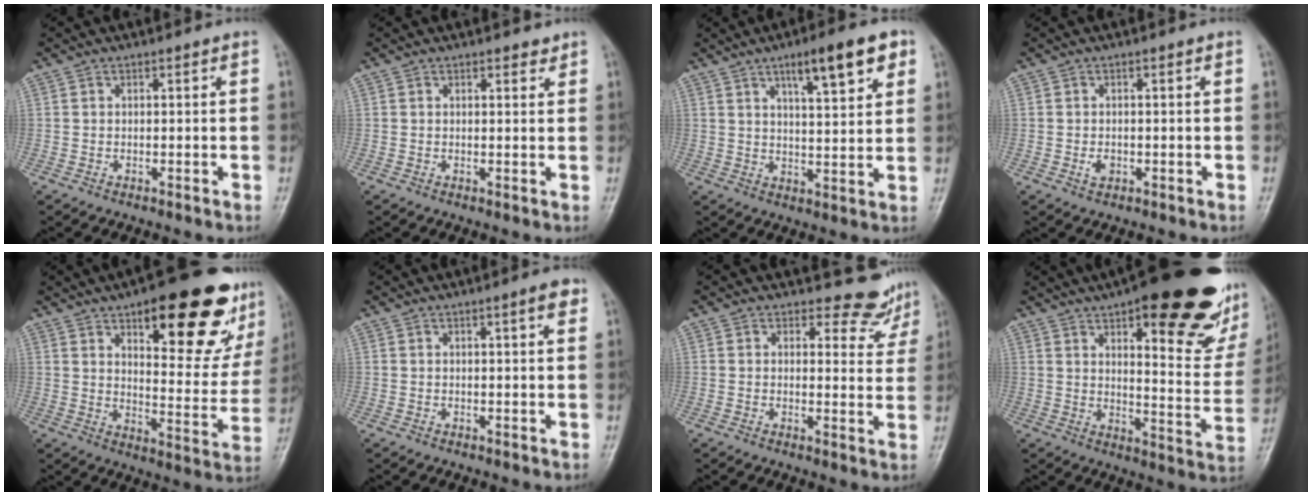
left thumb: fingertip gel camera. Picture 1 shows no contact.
{"total": 1.7, "force": [1.3, 0.8, 0.8], "torque": [-0.001, -0.008, 0.014]}
{"total": 10.9, "force": [6.0, 2.8, 8.6], "torque": [-0.109, -0.024, 0.087]}
{"total": 1.8, "force": [-0.4, 1.3, 1.1], "torque": [-0.014, 0.000, -0.006]}
{"total": 24.3, "force": [13.7, 8.5, 18.1], "torque": [-0.195, -0.047, 0.193]}
{"total": 2.9, "force": [1.6, 0.4, 2.4], "torque": [-0.028, -0.004, 0.019]}
{"total": 6.2, "force": [5.8, 2.1, -0.3], "torque": [0.031, -0.055, 0.056]}
{"total": 28.7, "force": [17.1, 9.2, 21.1], "torque": [-0.249, -0.065, 0.229]}